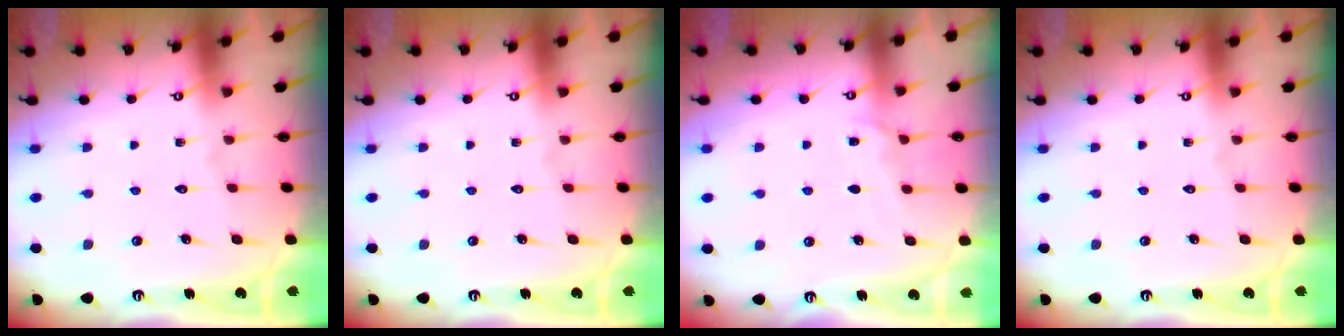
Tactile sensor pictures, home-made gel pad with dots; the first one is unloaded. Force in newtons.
{"total": 0.0}
{"total": 6.1, "press": 6.1, "slide": 0.5}
{"total": 0.0}